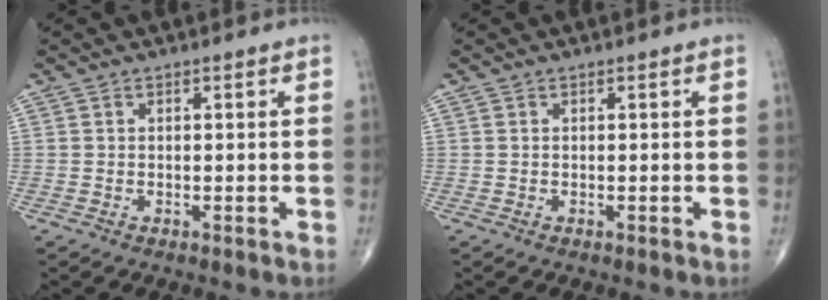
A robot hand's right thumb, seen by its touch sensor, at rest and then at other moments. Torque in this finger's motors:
{"motor_torque": [0.05, 0.13, -0.13, -0.14, 0.02]}